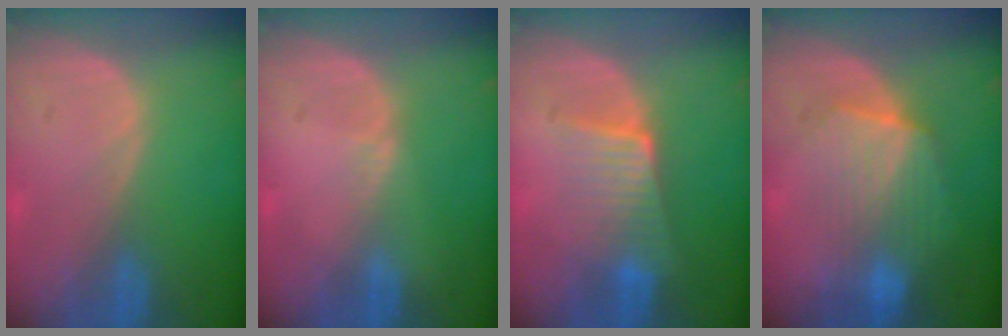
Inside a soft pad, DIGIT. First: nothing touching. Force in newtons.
{"total": 0.6, "press": 0.6, "slide": 0.2}
{"total": 6.4, "press": 5.7, "slide": 3.0}
{"total": 7.1, "press": 7.0, "slide": 1.3}